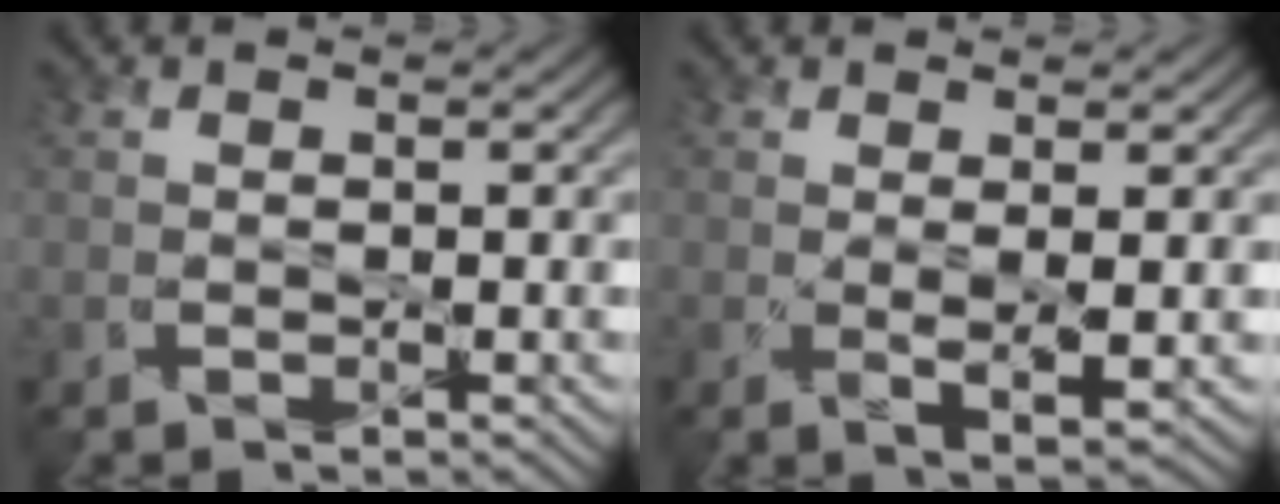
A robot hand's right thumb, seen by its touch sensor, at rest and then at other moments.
{"total": 2.4, "force": [0.2, 0.4, 2.4], "torque": [-0.049, -0.008, 0.005]}